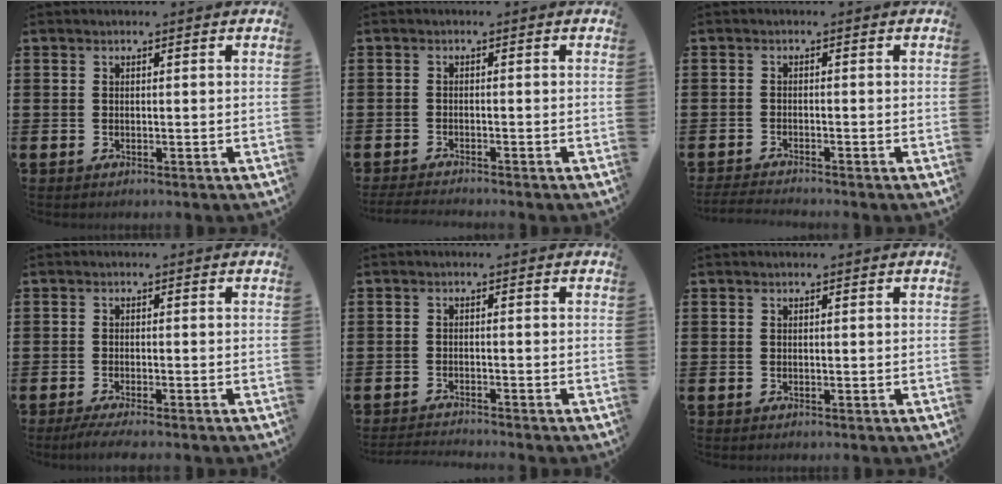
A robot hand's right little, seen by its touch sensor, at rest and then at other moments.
{"total": 1.4, "force": [-1.3, -0.1, 0.5], "torque": [-0.007, 0.002, -0.025]}
{"total": 1.5, "force": [-1.4, -0.1, 0.5], "torque": [-0.007, 0.004, -0.028]}
{"total": 1.7, "force": [-1.2, 0.1, 1.2], "torque": [-0.020, 0.000, -0.023]}
{"total": 1.4, "force": [-1.4, -0.2, 0.1], "torque": [-0.003, 0.002, -0.028]}
{"total": 0.0}